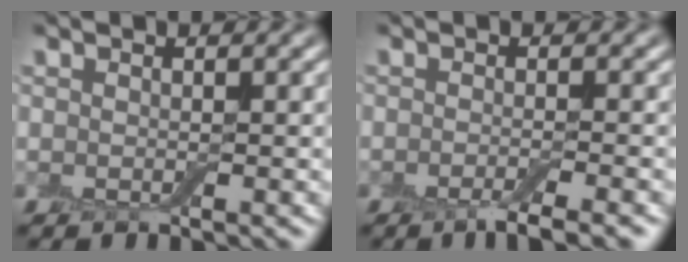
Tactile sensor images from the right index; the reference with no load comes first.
{"total": 3.2, "force": [-1.9, 0.6, 2.5], "torque": [-0.032, -0.001, -0.039]}